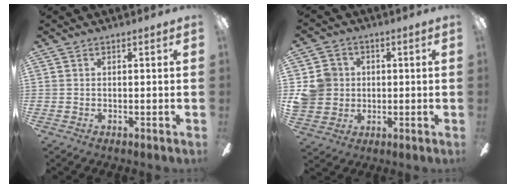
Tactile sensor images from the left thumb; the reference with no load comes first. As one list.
[{"total": 8.3, "force": [0.8, 7.9, 2.4], "torque": [-0.076, 0.016, 0.021]}]